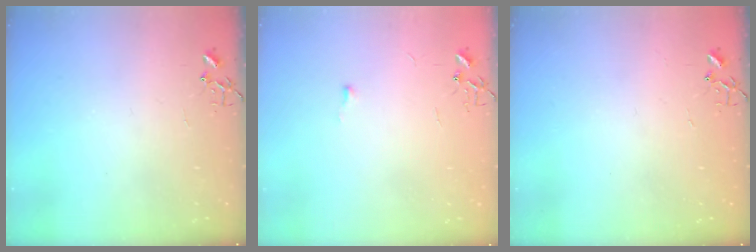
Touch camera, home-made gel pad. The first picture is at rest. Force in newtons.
{"total": 3.0, "press": 2.9, "slide": 0.4}
{"total": 1.4, "press": 1.4, "slide": 0.2}